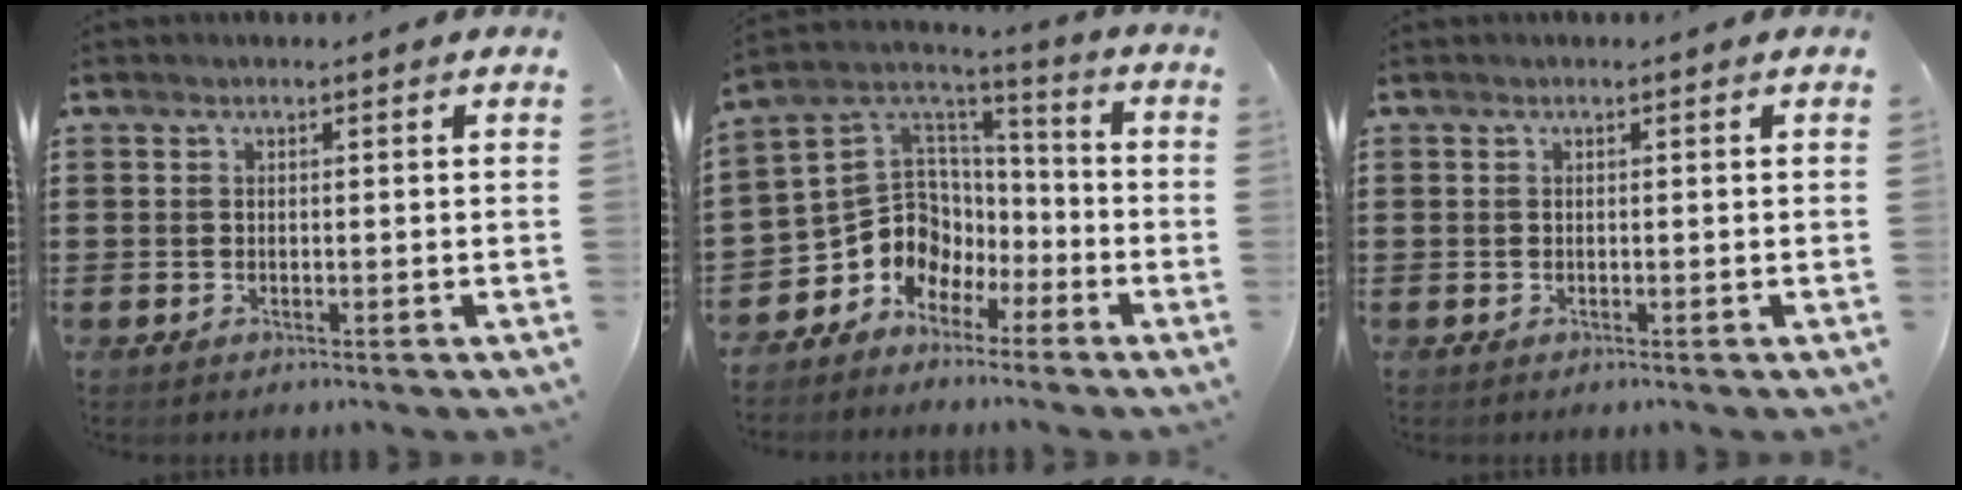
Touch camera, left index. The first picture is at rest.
{"total": 9.4, "force": [-3.6, 8.5, 1.8], "torque": [-0.079, -0.007, -0.068]}
{"total": 0.0}